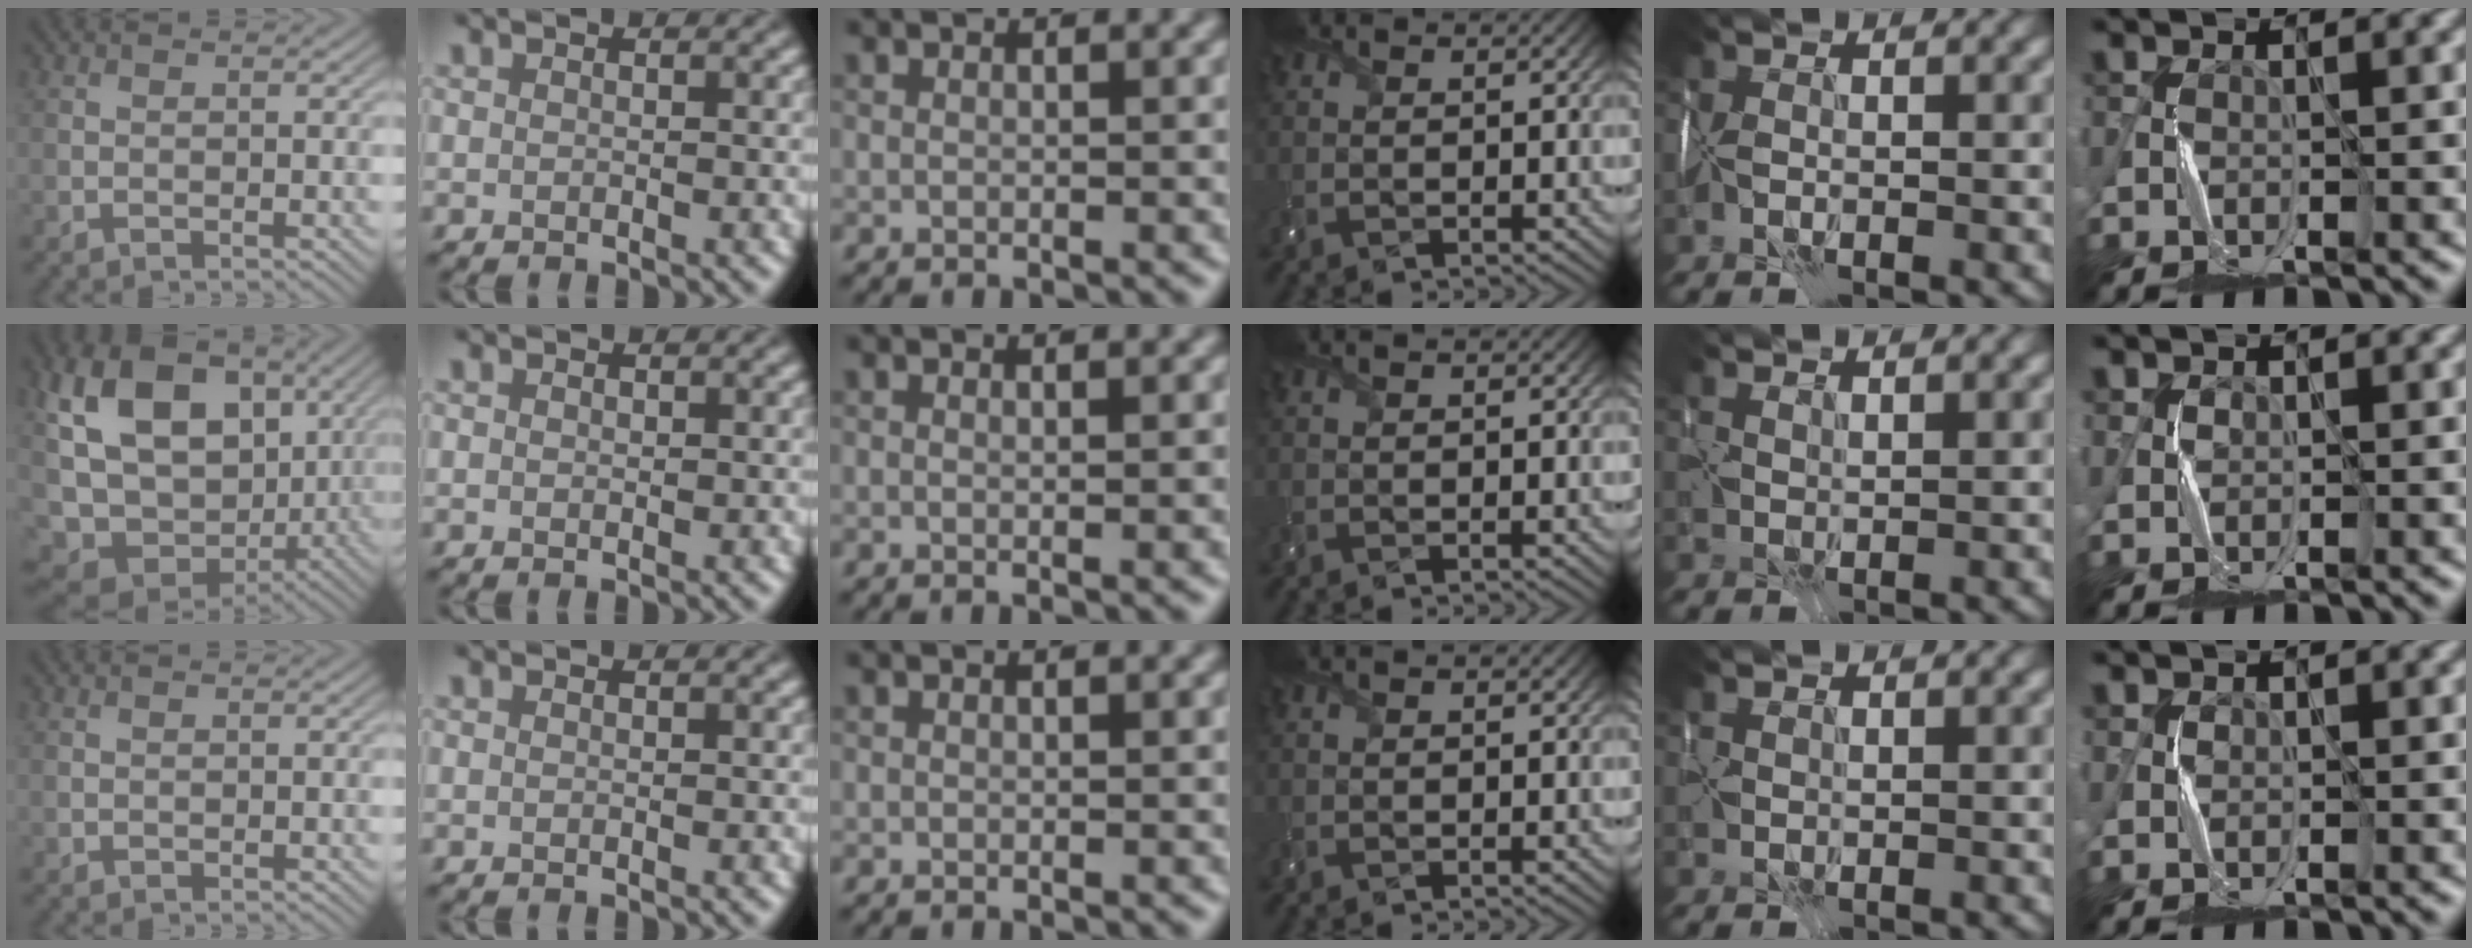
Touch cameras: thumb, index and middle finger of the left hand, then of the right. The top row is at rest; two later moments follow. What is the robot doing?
{"motion": "wrap", "object": "scarf"}